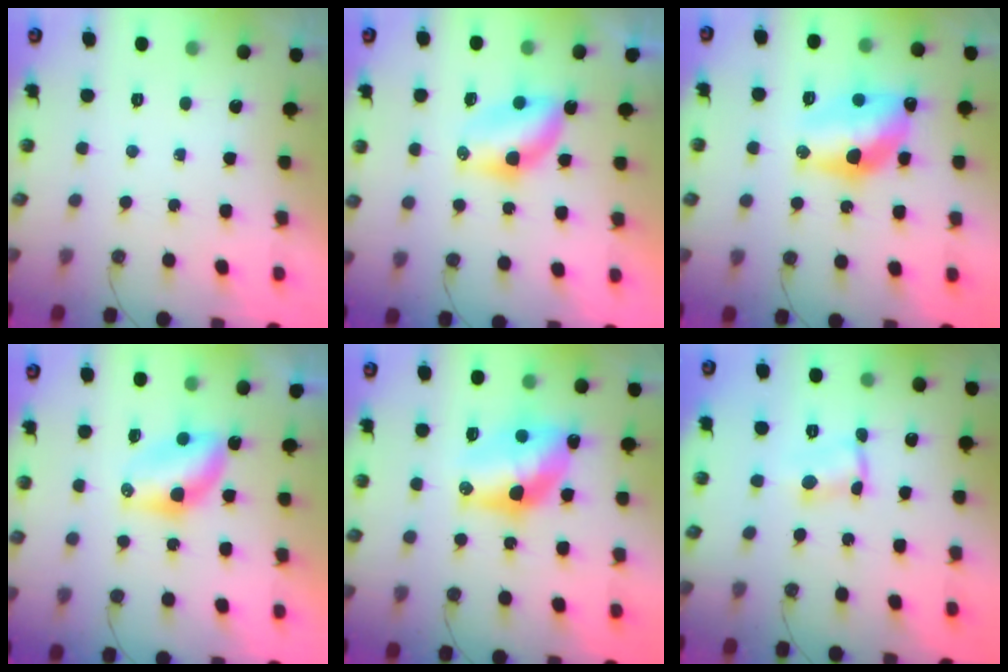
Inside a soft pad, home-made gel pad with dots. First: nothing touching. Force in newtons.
{"total": 8.2, "press": 7.4, "slide": 3.6}
{"total": 12.8, "press": 12.8, "slide": 0.8}
{"total": 6.6, "press": 6.6, "slide": 0.3}
{"total": 13.4, "press": 13.3, "slide": 1.0}
{"total": 2.9, "press": 1.3, "slide": 2.6}